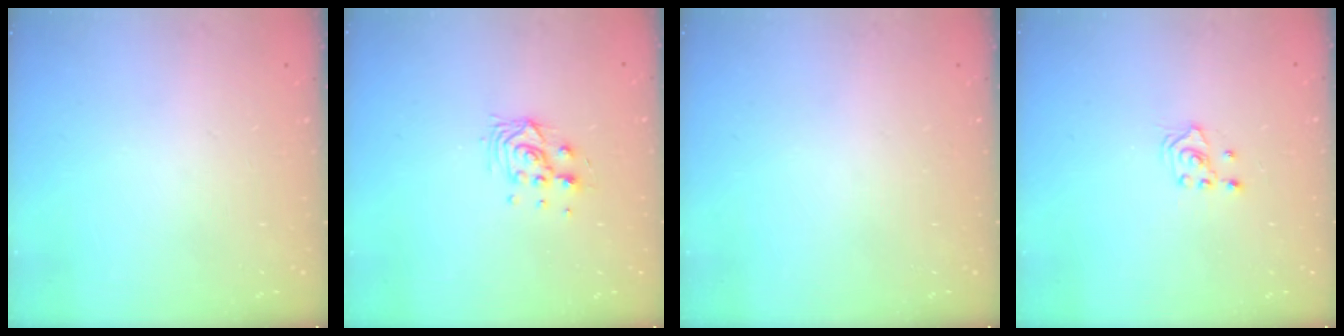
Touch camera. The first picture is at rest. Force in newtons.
{"total": 6.9, "press": 6.9, "slide": 0.7}
{"total": 0.0}
{"total": 1.8, "press": 1.8, "slide": 0.2}